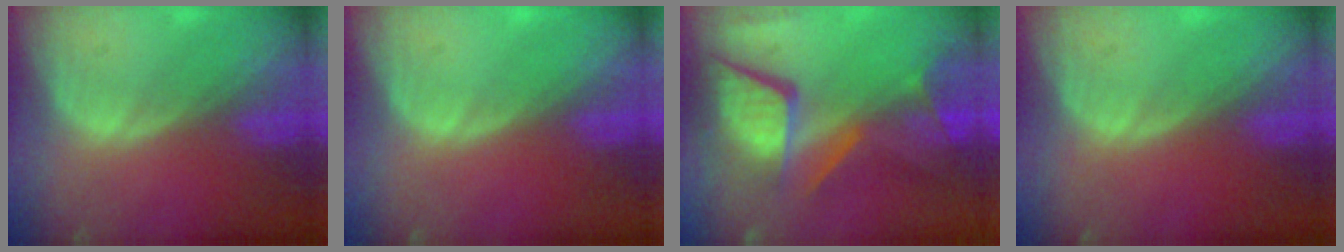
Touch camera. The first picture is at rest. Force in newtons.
{"total": 0.0}
{"total": 12.9, "press": 10.6, "slide": 7.4}
{"total": 0.0}